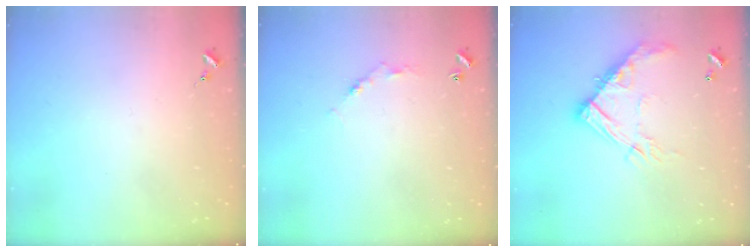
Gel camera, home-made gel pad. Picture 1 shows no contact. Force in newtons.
{"total": 4.1, "press": 4.1, "slide": 0.3}
{"total": 15.6, "press": 15.6, "slide": 1.2}